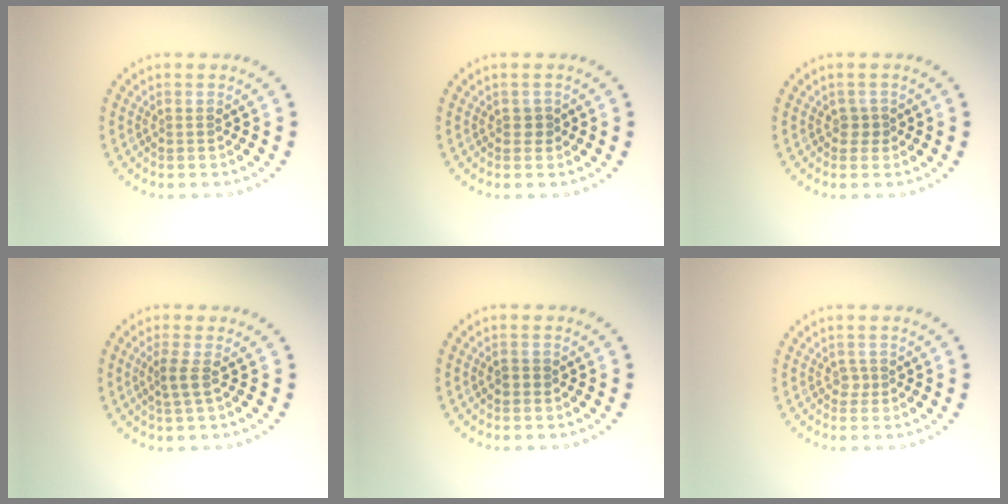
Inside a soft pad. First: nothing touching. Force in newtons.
{"total": 0.8, "press": 0.8, "slide": 0.3}
{"total": 1.1, "press": 0.8, "slide": 0.7}
{"total": 1.6, "press": 1.2, "slide": 1.0}
{"total": 1.0, "press": 1.0, "slide": 0.1}
{"total": 0.8, "press": 0.6, "slide": 0.5}